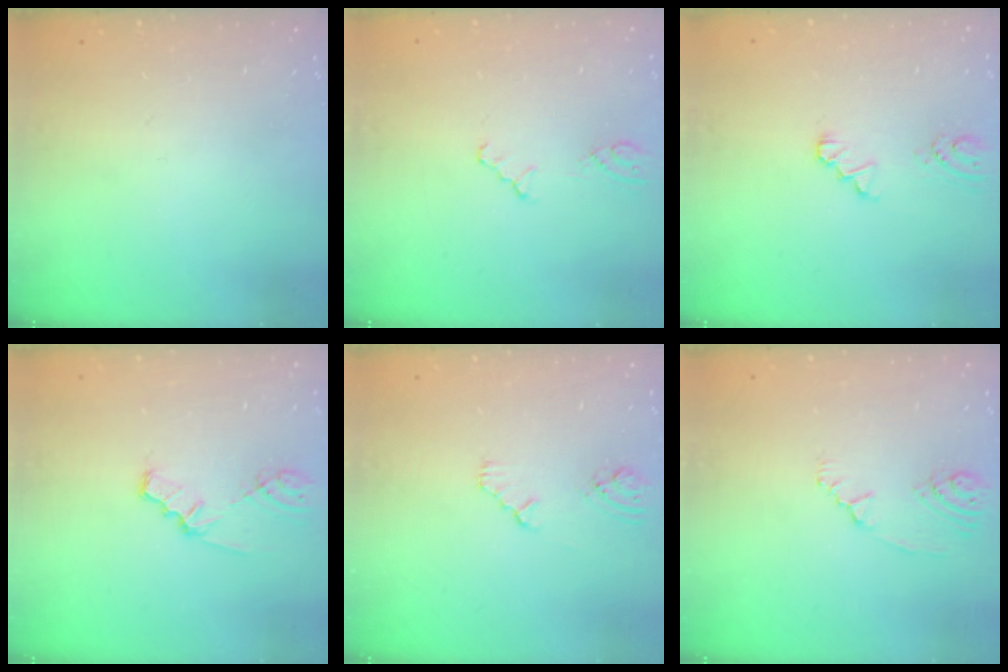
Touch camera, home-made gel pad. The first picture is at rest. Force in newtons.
{"total": 2.1, "press": 2.0, "slide": 0.4}
{"total": 1.4, "press": 1.4, "slide": 0.2}
{"total": 1.8, "press": 1.7, "slide": 0.3}
{"total": 2.1, "press": 2.1, "slide": 0.4}
{"total": 2.9, "press": 2.1, "slide": 2.0}